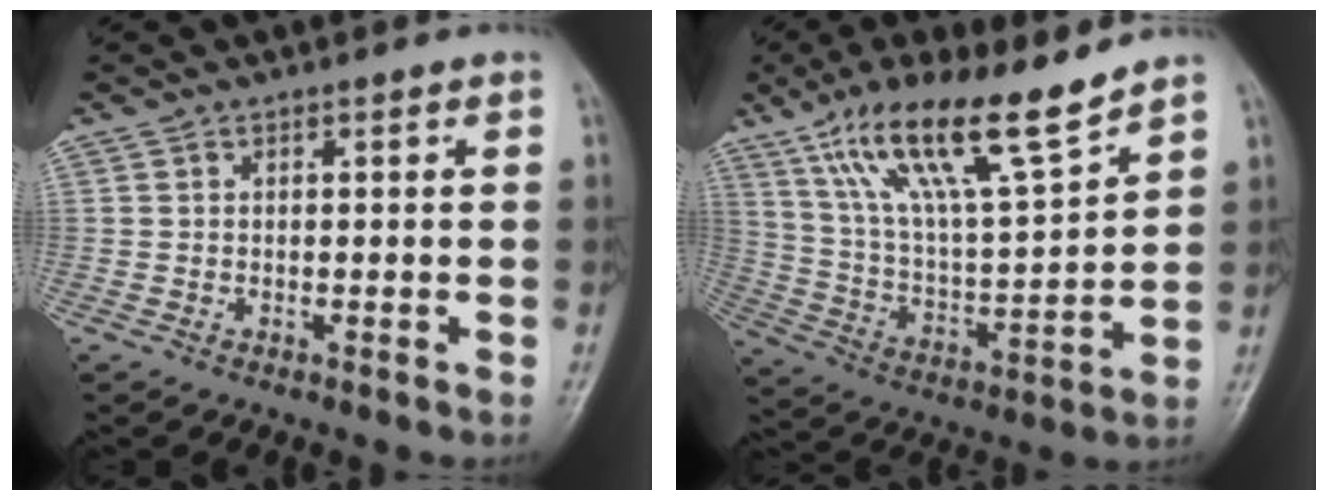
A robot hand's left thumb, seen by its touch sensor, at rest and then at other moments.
{"total": 18.3, "force": [12.6, 3.6, 12.7], "torque": [-0.209, -0.056, 0.236]}